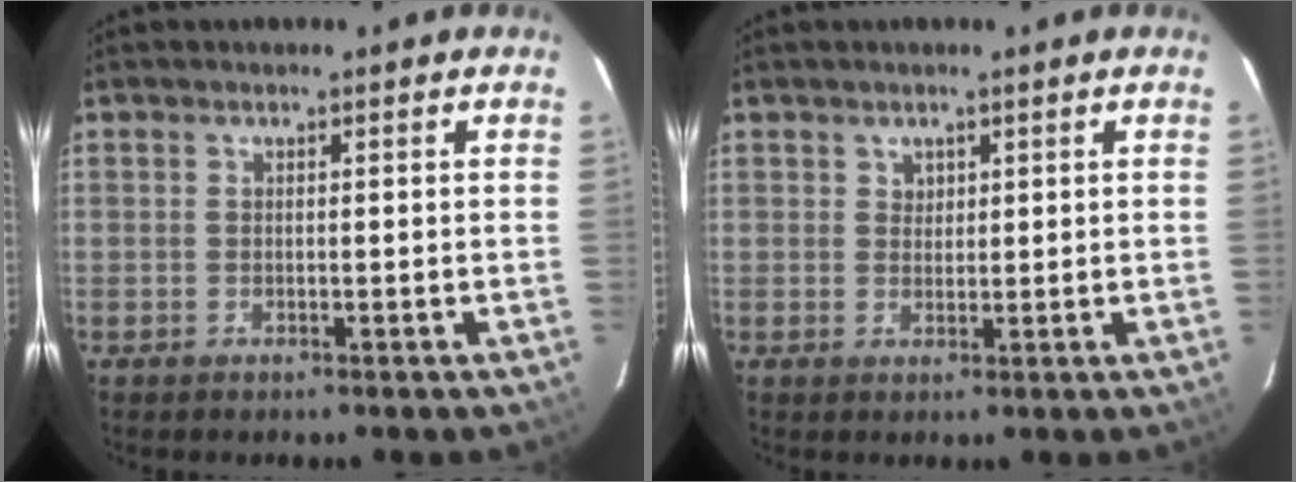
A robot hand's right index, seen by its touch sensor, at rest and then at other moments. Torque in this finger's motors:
{"motor_torque": [-0.18, -0.03, -0.02, 0.00]}